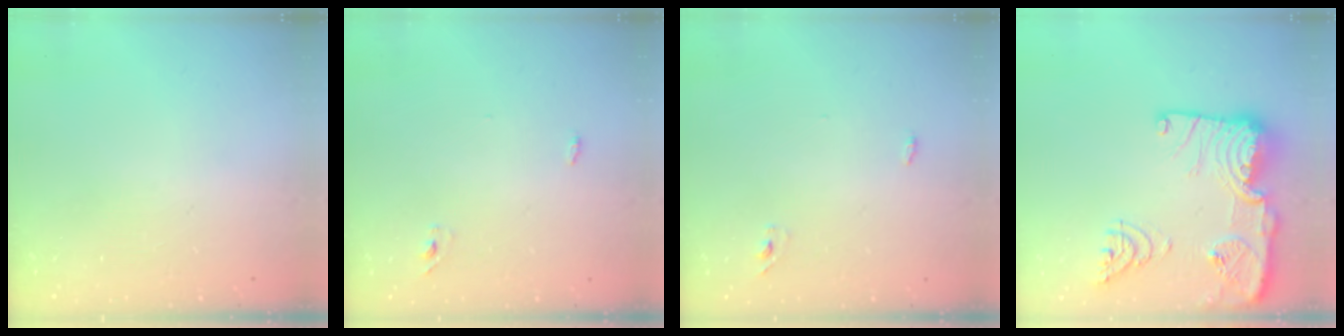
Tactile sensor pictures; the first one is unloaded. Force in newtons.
{"total": 2.9, "press": 2.7, "slide": 1.0}
{"total": 2.9, "press": 2.7, "slide": 1.0}
{"total": 24.5, "press": 23.7, "slide": 6.1}